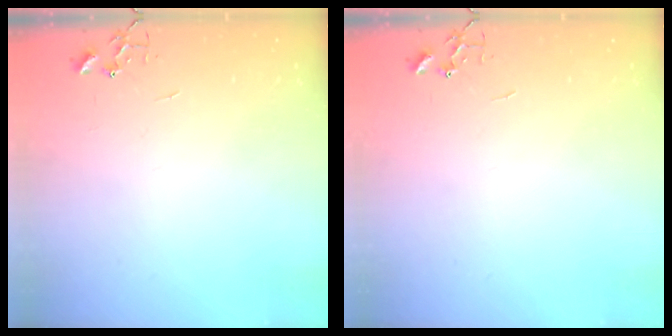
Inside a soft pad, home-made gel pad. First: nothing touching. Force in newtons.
{"total": 0.0}